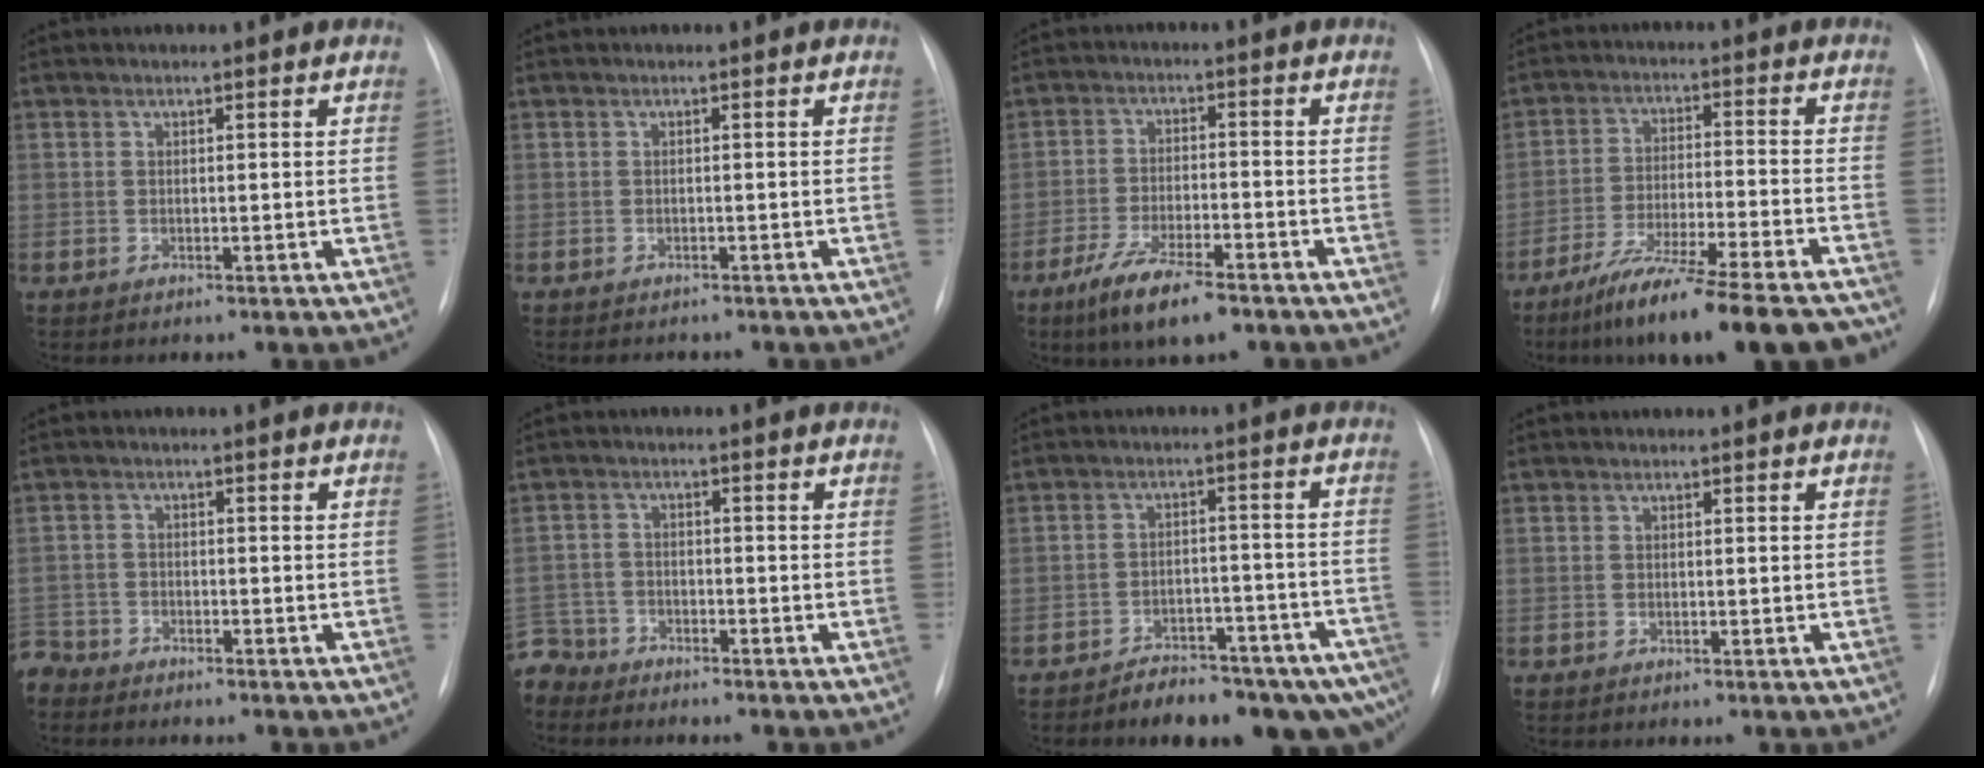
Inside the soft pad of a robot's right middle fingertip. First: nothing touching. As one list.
[{"total": 2.3, "force": [-1.9, 1.0, 0.6], "torque": [-0.007, -0.002, -0.020]}, {"total": 9.2, "force": [-6.2, 1.9, 6.5], "torque": [-0.122, -0.016, -0.106]}, {"total": 18.6, "force": [-15.0, 1.2, 10.9], "torque": [-0.143, -0.022, -0.236]}, {"total": 4.1, "force": [-3.9, 1.2, -0.5], "torque": [0.013, -0.008, -0.077]}, {"total": 6.3, "force": [-5.7, 2.5, -0.4], "torque": [0.011, -0.003, -0.113]}, {"total": 13.4, "force": [-10.8, 4.9, 6.1], "torque": [-0.038, 0.036, -0.139]}, {"total": 0.0}]